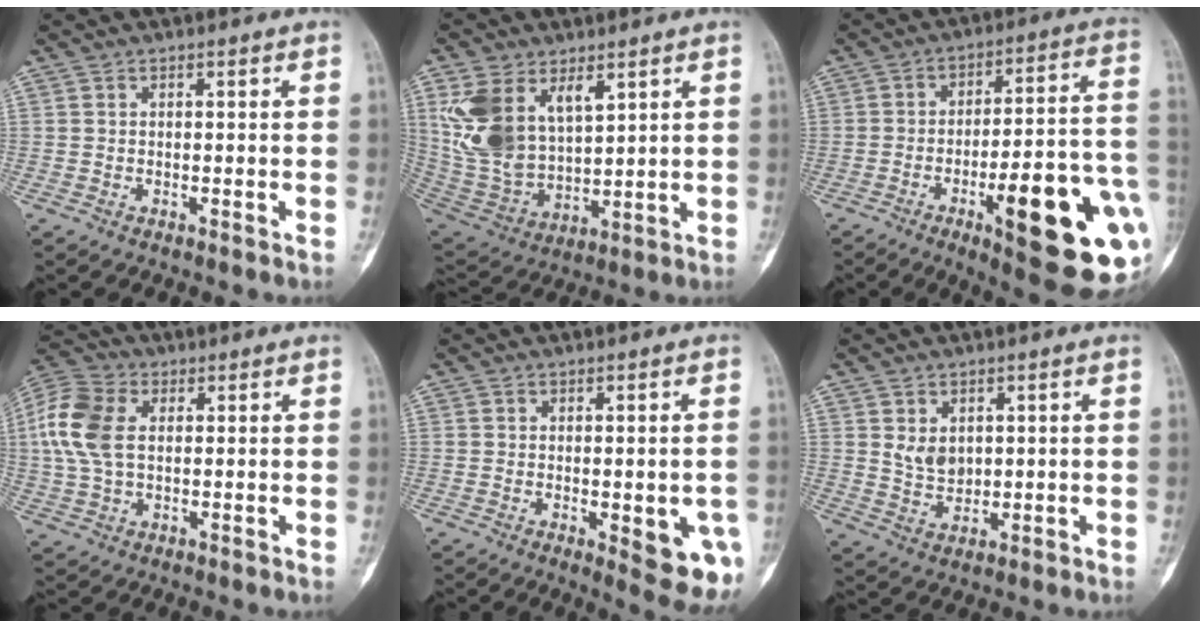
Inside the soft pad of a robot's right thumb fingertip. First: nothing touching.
{"total": 15.5, "force": [6.6, 9.3, 10.6], "torque": [-0.198, -0.022, 0.152]}
{"total": 25.2, "force": [-8.1, 6.6, 22.9], "torque": [-0.253, 0.019, -0.099]}
{"total": 12.0, "force": [2.0, 7.6, 9.0], "torque": [-0.203, 0.017, 0.036]}
{"total": 10.0, "force": [-2.8, 3.4, 9.0], "torque": [-0.092, -0.008, -0.024]}
{"total": 4.6, "force": [1.3, 3.4, 2.7], "torque": [-0.034, -0.014, 0.031]}